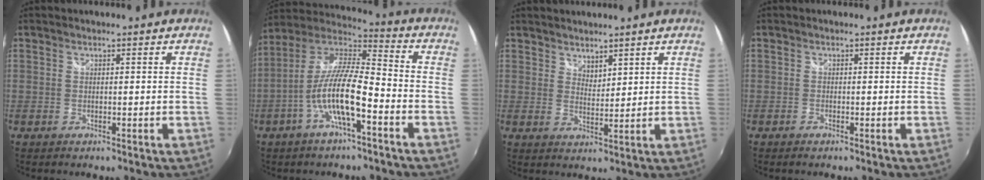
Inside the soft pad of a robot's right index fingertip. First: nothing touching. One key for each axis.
{"total": 13.2, "fx": -5.1, "fy": 2.9, "fz": 11.8, "tx": -0.232, "ty": 0.003, "tz": -0.099}
{"total": 3.0, "fx": 2.7, "fy": 1.1, "fz": 0.8, "tx": -0.008, "ty": 0.000, "tz": 0.048}
{"total": 0.5, "fx": -0.5, "fy": 0.2, "fz": 0.1, "tx": -0.004, "ty": -0.003, "tz": -0.012}